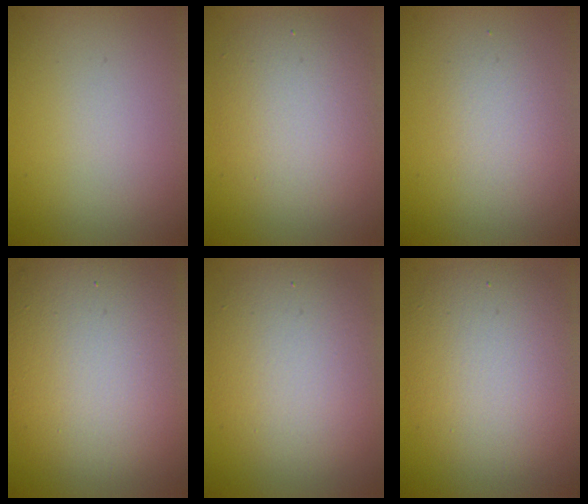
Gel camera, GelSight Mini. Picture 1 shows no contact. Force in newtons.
{"total": 5.1, "press": 5.1, "slide": 0.2}
{"total": 1.8, "press": 1.8, "slide": 0.1}
{"total": 11.3, "press": 11.3, "slide": 0.8}
{"total": 6.4, "press": 6.4, "slide": 0.1}
{"total": 6.9, "press": 6.9, "slide": 0.4}